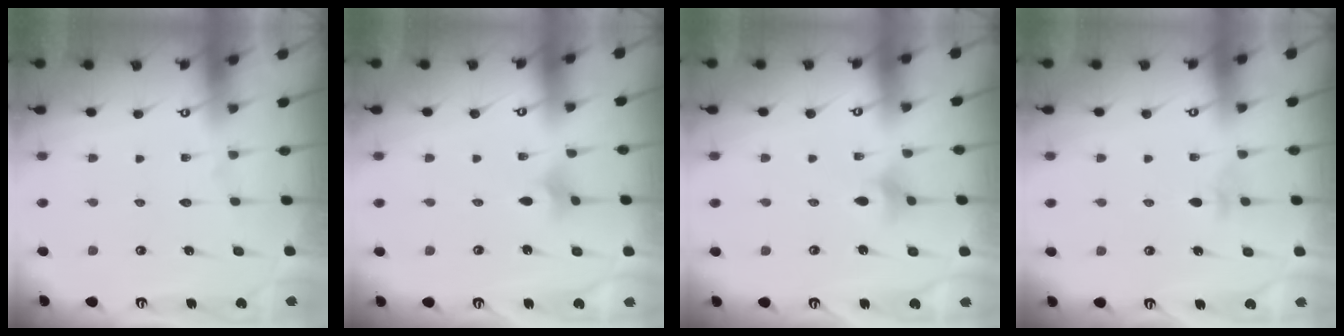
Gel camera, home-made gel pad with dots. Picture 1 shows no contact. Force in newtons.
{"total": 2.5, "press": 2.5, "slide": 0.5}
{"total": 3.6, "press": 3.5, "slide": 0.8}
{"total": 3.7, "press": 3.7, "slide": 0.8}